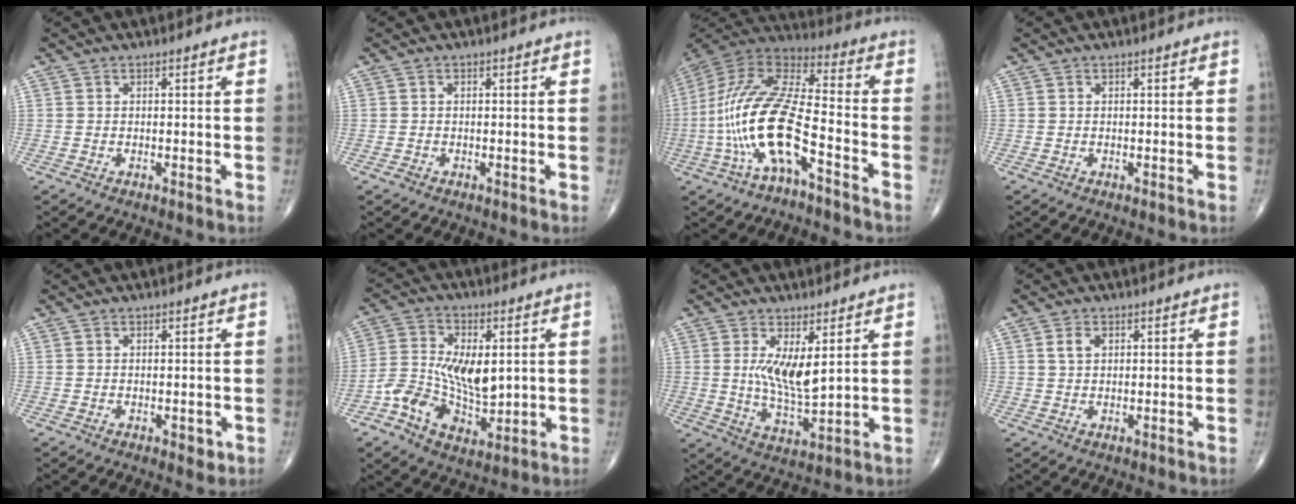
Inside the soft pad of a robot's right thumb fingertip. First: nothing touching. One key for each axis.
{"total": 0.7, "fx": -0.4, "fy": 0.6, "fz": 0.2, "tx": -0.003, "ty": 0.000, "tz": -0.010}
{"total": 19.9, "fx": -6.5, "fy": 6.6, "fz": 17.6, "tx": -0.379, "ty": 0.051, "tz": -0.118}
{"total": 0.0}
{"total": 1.8, "fx": -0.2, "fy": 1.1, "fz": 1.3, "tx": -0.013, "ty": -0.002, "tz": 0.000}
{"total": 14.4, "fx": -0.4, "fy": 8.7, "fz": 11.5, "tx": -0.192, "ty": 0.012, "tz": 0.002}
{"total": 8.1, "fx": 2.4, "fy": 2.7, "fz": 7.3, "tx": -0.129, "ty": -0.035, "tz": 0.055}
{"total": 2.4, "fx": 0.9, "fy": 1.5, "fz": 1.6, "tx": -0.029, "ty": 0.002, "tz": 0.017}